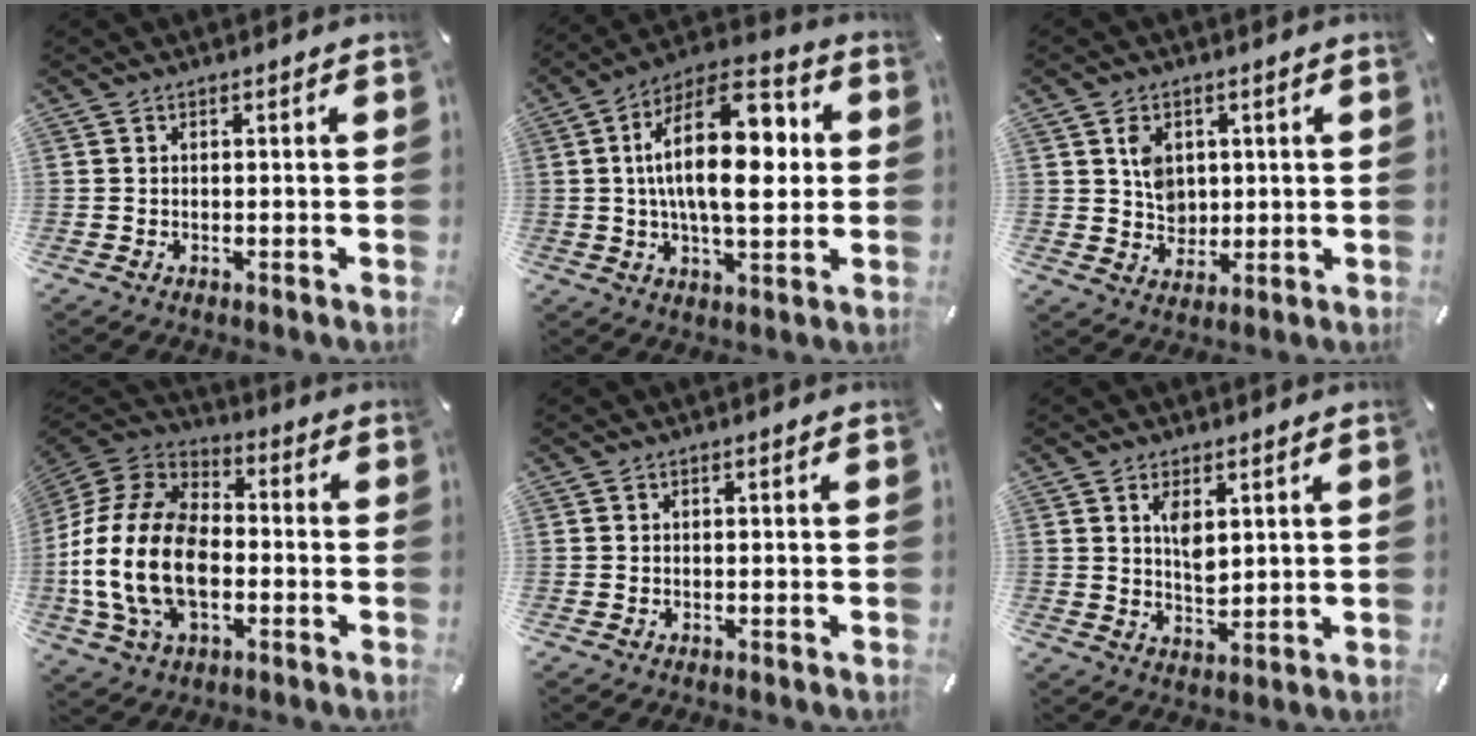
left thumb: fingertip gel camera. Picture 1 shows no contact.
{"total": 21.6, "force": [3.0, 10.7, 18.5], "torque": [-0.318, -0.006, 0.038]}
{"total": 6.4, "force": [1.6, 5.7, 2.5], "torque": [-0.032, 0.001, 0.027]}
{"total": 20.5, "force": [-4.9, 13.7, 14.4], "torque": [-0.309, 0.031, -0.083]}
{"total": 0.0}
{"total": 5.5, "force": [2.6, 2.9, 3.9], "torque": [-0.069, -0.016, 0.039]}